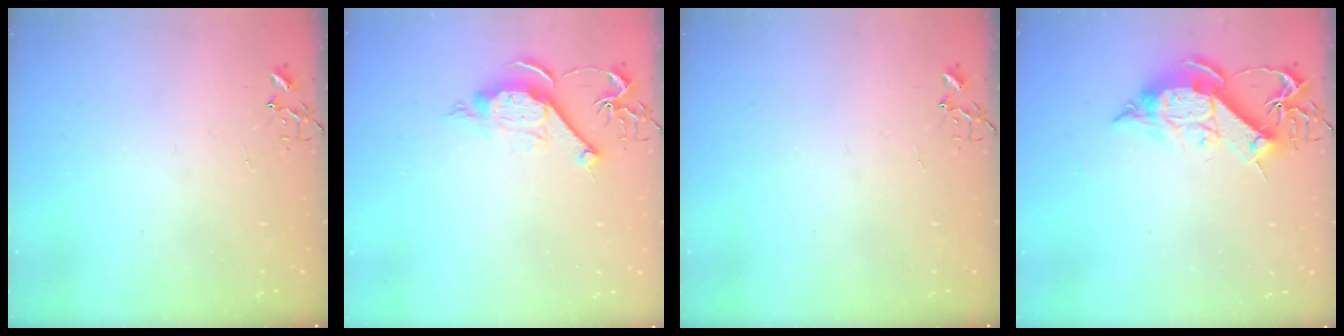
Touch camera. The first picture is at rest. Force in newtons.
{"total": 10.3, "press": 10.3, "slide": 0.6}
{"total": 0.0}
{"total": 12.7, "press": 12.7, "slide": 1.2}